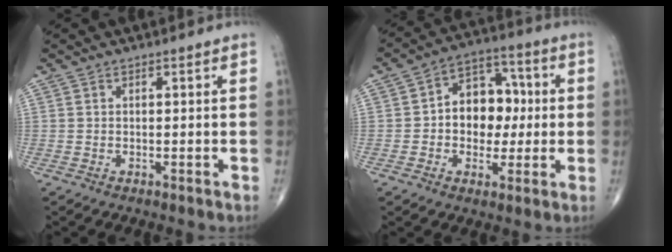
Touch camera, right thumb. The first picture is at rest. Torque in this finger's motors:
{"motor_torque": [-0.01, 0.24, 0.19, 0.00, 0.20]}